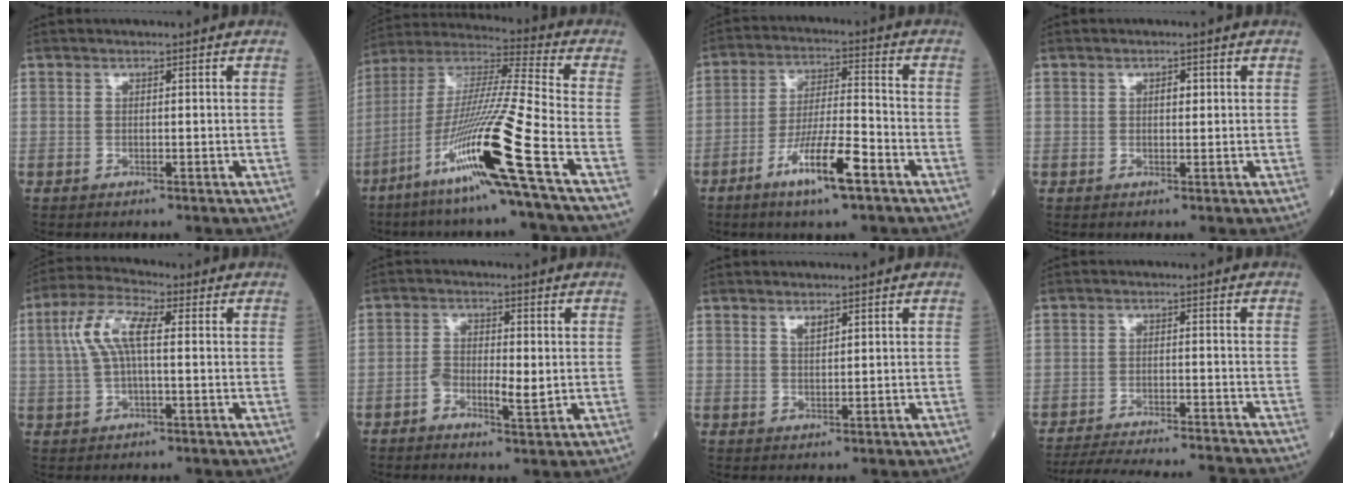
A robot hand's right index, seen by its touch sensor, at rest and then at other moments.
{"total": 20.5, "force": [-9.4, -1.9, 18.1], "torque": [-0.368, -0.037, -0.184]}
{"total": 10.2, "force": [-5.6, 1.0, 8.5], "torque": [-0.158, -0.010, -0.101]}
{"total": 1.3, "force": [0.4, 0.5, 1.1], "torque": [-0.021, -0.001, 0.006]}
{"total": 7.7, "force": [1.4, 2.2, 7.2], "torque": [-0.164, 0.025, 0.026]}
{"total": 4.8, "force": [-0.9, 1.8, 4.4], "torque": [-0.077, 0.004, -0.017]}
{"total": 1.5, "force": [1.1, 0.4, 1.0], "torque": [-0.023, -0.004, 0.024]}
{"total": 17.1, "force": [-16.2, 0.7, 5.6], "torque": [-0.108, -0.024, -0.229]}